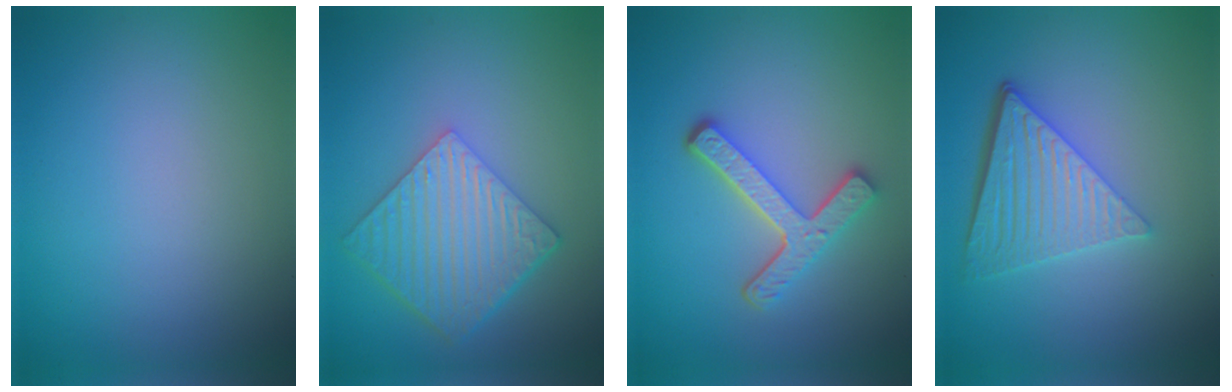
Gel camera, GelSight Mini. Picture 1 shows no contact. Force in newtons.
{"total": 6.9, "press": 5.0, "slide": 4.8}
{"total": 4.7, "press": 3.5, "slide": 3.2}
{"total": 6.2, "press": 4.4, "slide": 4.4}